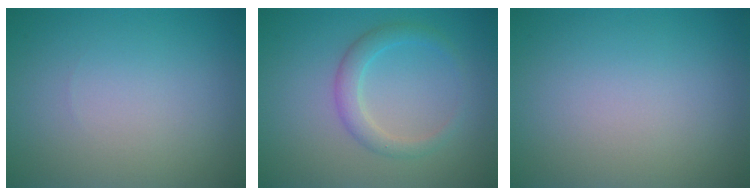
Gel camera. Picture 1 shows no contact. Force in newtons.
{"total": 2.4, "press": 2.3, "slide": 0.2}
{"total": 0.0}